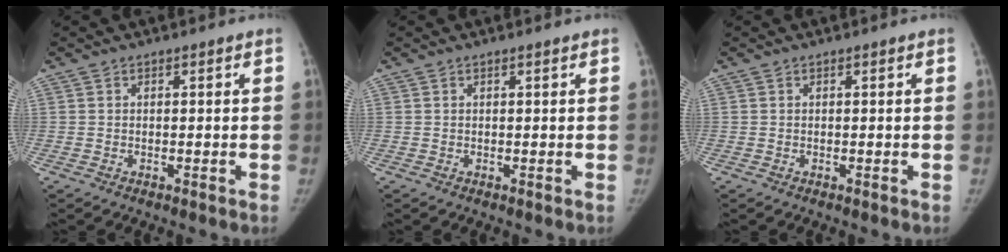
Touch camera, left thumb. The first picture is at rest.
{"total": 0.5, "force": [0.4, 0.1, 0.3], "torque": [-0.007, -0.001, 0.006]}
{"total": 0.0}